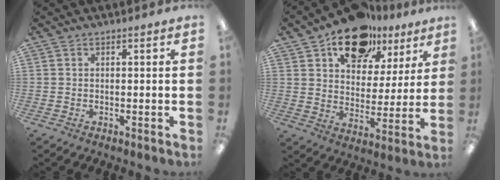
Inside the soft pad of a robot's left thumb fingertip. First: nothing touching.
{"total": 15.2, "force": [11.0, 8.7, 5.9], "torque": [-0.084, -0.067, 0.196]}